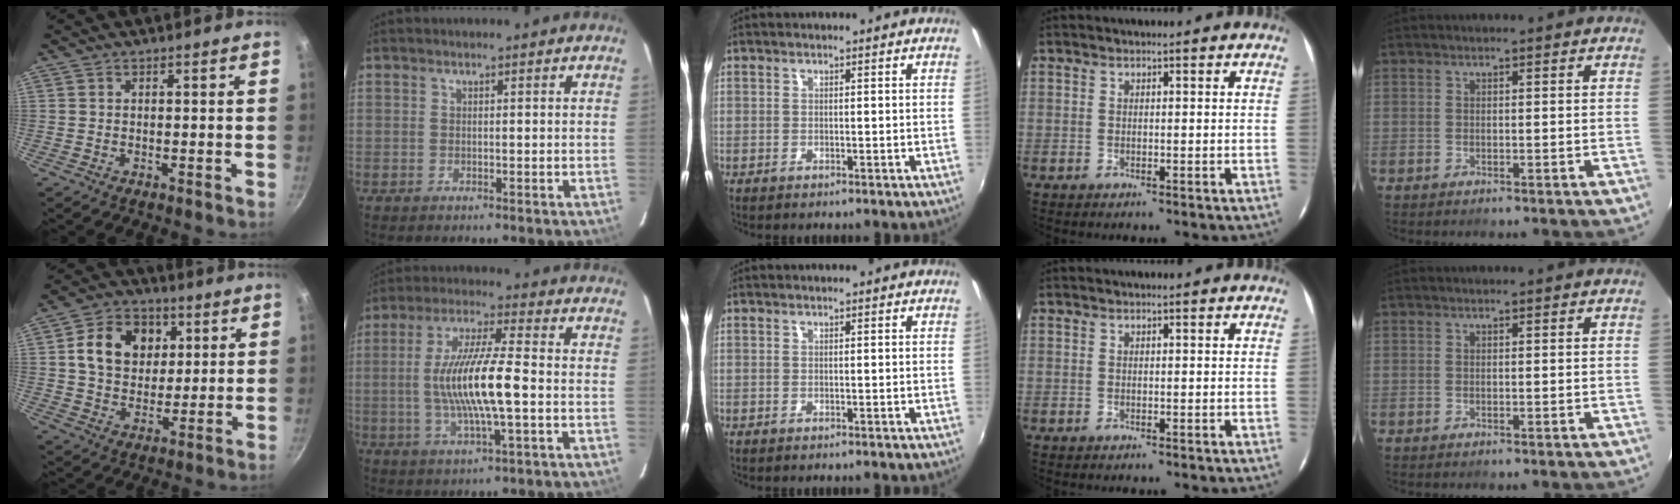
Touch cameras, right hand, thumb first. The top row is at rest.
{"thumb": {"total": 12.9, "force": [3.5, 10.2, 7.2], "torque": [-0.091, 0.003, 0.053]}, "index": {"total": 13.4, "force": [-1.5, 1.7, 13.2], "torque": [-0.251, 0.000, -0.026]}}